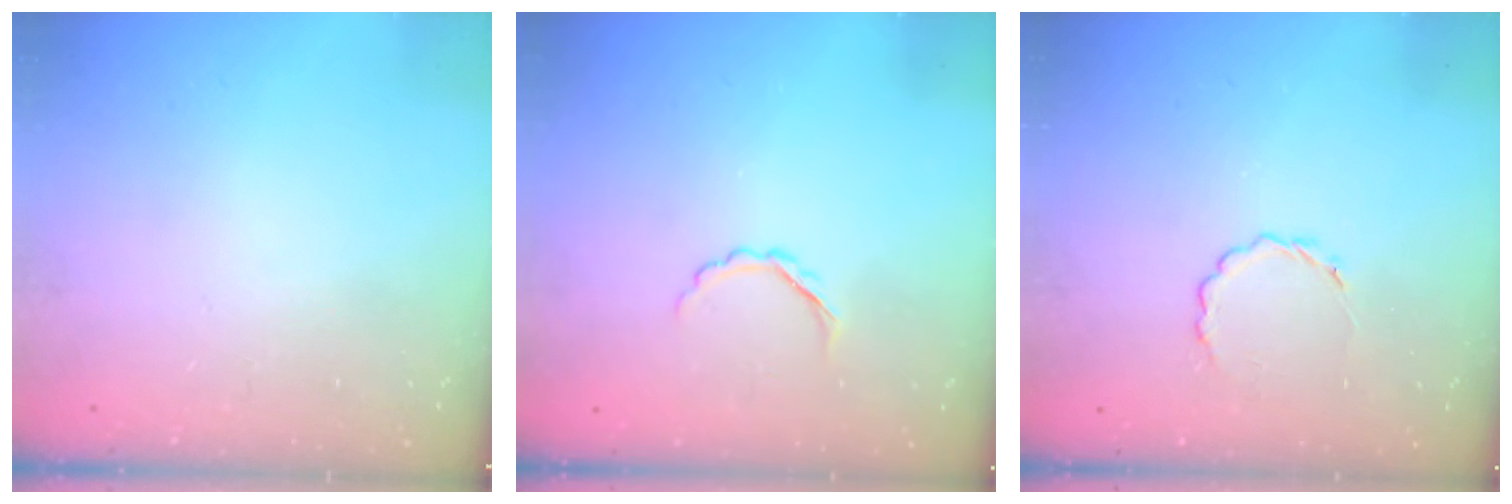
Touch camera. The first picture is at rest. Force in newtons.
{"total": 2.9, "press": 2.8, "slide": 0.8}
{"total": 3.1, "press": 3.0, "slide": 1.1}